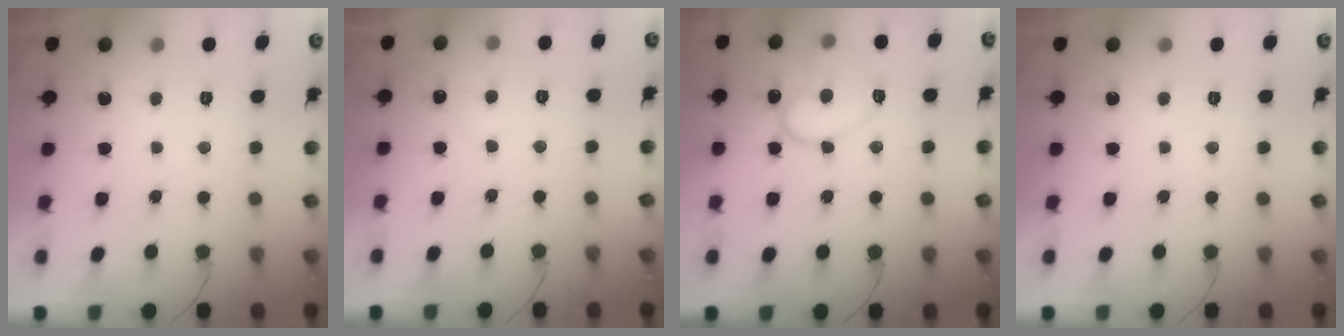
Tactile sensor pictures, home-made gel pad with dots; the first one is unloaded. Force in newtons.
{"total": 4.8, "press": 4.8, "slide": 0.2}
{"total": 13.0, "press": 12.9, "slide": 1.0}
{"total": 0.0}